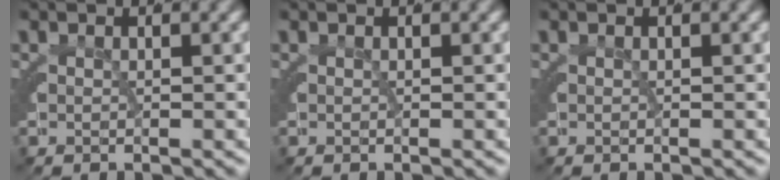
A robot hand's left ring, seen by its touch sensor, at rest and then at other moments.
{"total": 0.0}
{"total": 0.0}